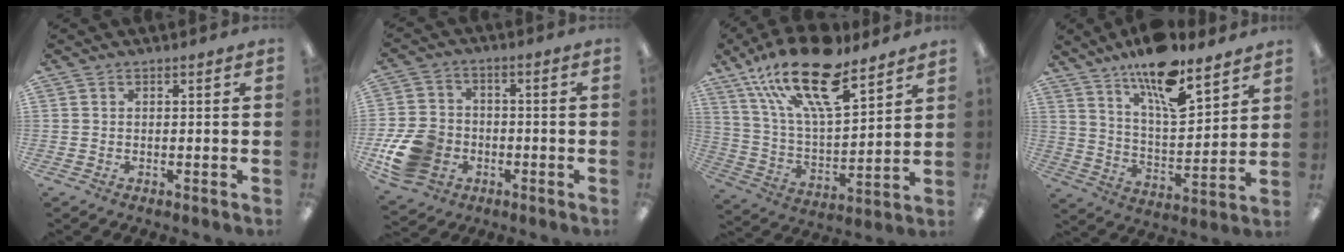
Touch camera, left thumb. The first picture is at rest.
{"total": 12.3, "force": [-4.3, 9.5, 6.5], "torque": [-0.141, 0.028, -0.075]}
{"total": 23.0, "force": [14.8, 8.6, 15.4], "torque": [-0.280, -0.076, 0.257]}
{"total": 15.3, "force": [11.6, 4.6, 8.9], "torque": [-0.146, -0.071, 0.196]}